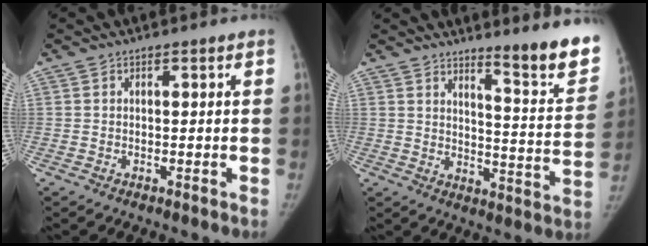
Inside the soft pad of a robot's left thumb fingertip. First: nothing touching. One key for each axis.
{"total": 14.0, "fx": 10.4, "fy": 1.5, "fz": 9.2, "tx": -0.095, "ty": -0.092, "tz": 0.144}